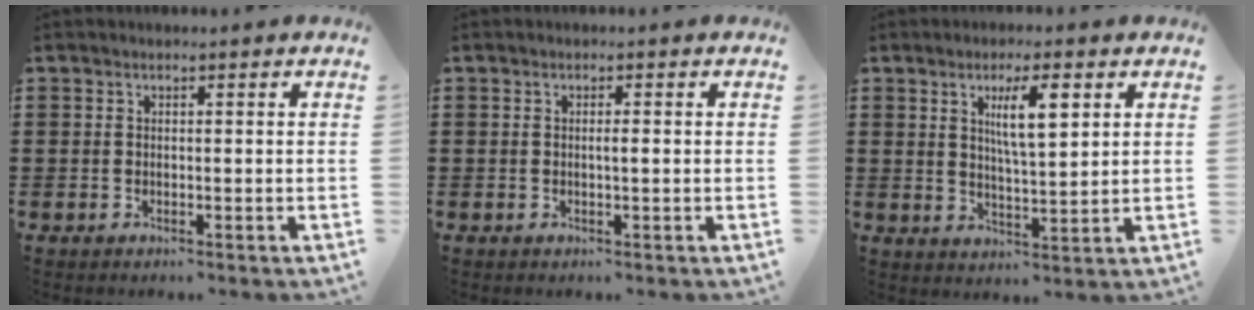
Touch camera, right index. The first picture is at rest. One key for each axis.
{"total": 1.1, "fx": -0.1, "fy": 0.1, "fz": 1.1, "tx": -0.020, "ty": -0.003, "tz": -0.001}
{"total": 6.5, "fx": 2.5, "fy": 1.3, "fz": 5.8, "tx": -0.103, "ty": 0.001, "tz": 0.037}